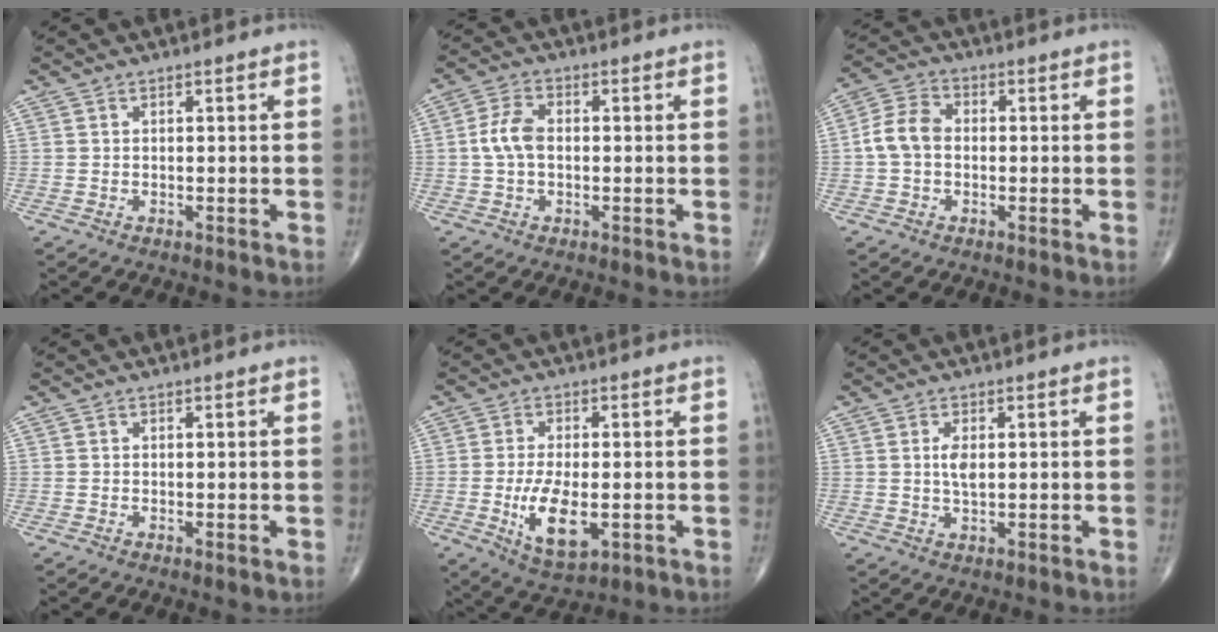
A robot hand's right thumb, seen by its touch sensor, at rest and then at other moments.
{"total": 5.6, "force": [-0.1, 3.4, 4.4], "torque": [-0.093, 0.016, -0.007]}
{"total": 6.7, "force": [-0.4, 4.9, 4.5], "torque": [-0.083, 0.023, -0.018]}
{"total": 0.0}
{"total": 9.8, "force": [-2.0, 4.5, 8.5], "torque": [-0.146, -0.013, -0.027]}
{"total": 3.3, "force": [0.5, 1.5, 2.8], "torque": [-0.054, -0.005, 0.010]}